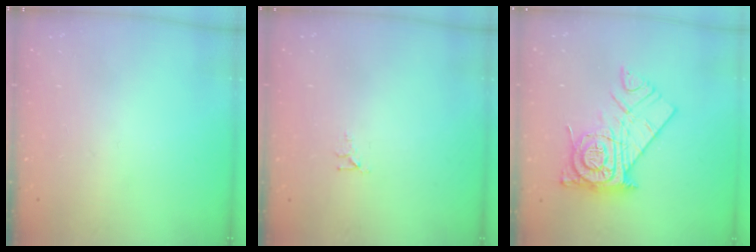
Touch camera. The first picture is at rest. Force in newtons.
{"total": 3.3, "press": 3.3, "slide": 0.2}
{"total": 15.0, "press": 14.9, "slide": 1.1}